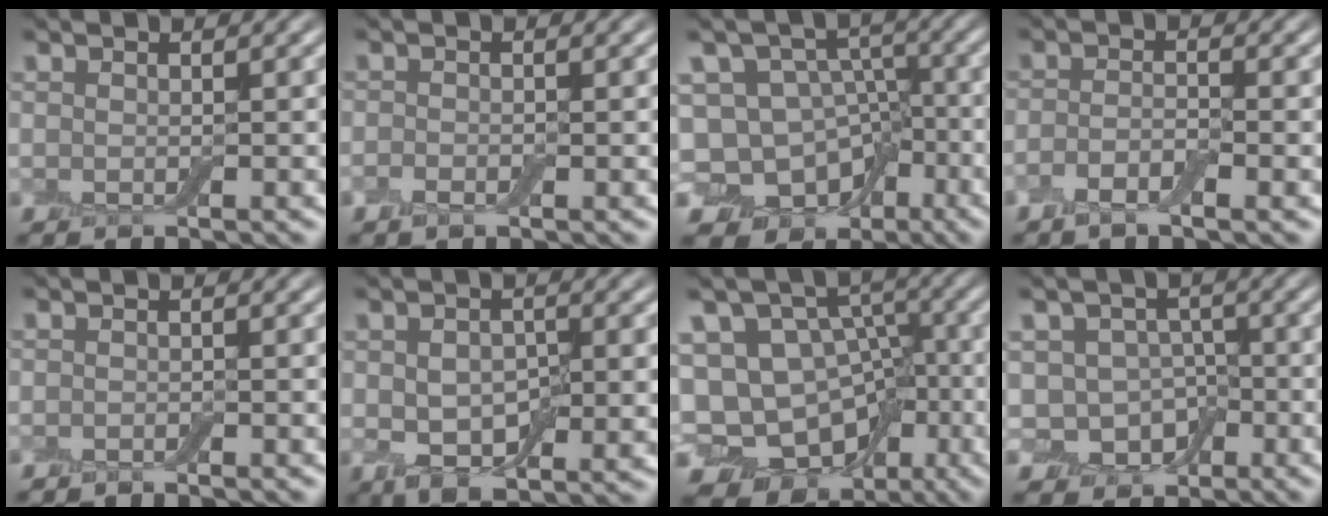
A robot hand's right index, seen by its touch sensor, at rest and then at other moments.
{"total": 1.2, "force": [-0.5, 0.5, 0.9], "torque": [-0.018, -0.002, -0.011]}
{"total": 10.4, "force": [-5.4, 8.0, 3.7], "torque": [-0.048, 0.010, -0.091]}
{"total": 2.5, "force": [-1.3, 0.7, 2.0], "torque": [-0.041, -0.001, -0.030]}
{"total": 0.7, "force": [-0.7, -0.2, 0.0], "torque": [0.002, -0.002, -0.011]}
{"total": 7.0, "force": [-0.7, 3.8, 5.9], "torque": [-0.103, -0.012, -0.008]}
{"total": 17.5, "force": [-6.6, 13.9, 8.3], "torque": [-0.145, 0.000, -0.094]}
{"total": 4.3, "force": [-1.3, 3.6, 2.0], "torque": [-0.018, -0.004, -0.029]}